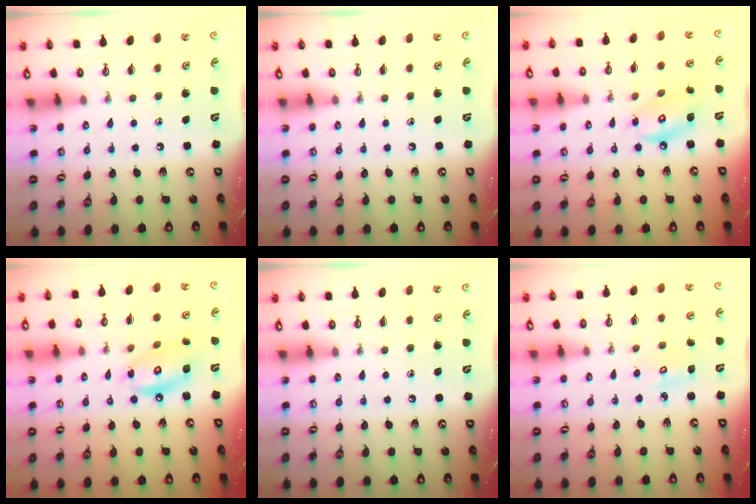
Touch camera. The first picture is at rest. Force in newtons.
{"total": 0.0}
{"total": 9.2, "press": 9.2, "slide": 0.6}
{"total": 11.0, "press": 11.0, "slide": 1.0}
{"total": 0.0}
{"total": 2.9, "press": 2.9, "slide": 0.1}